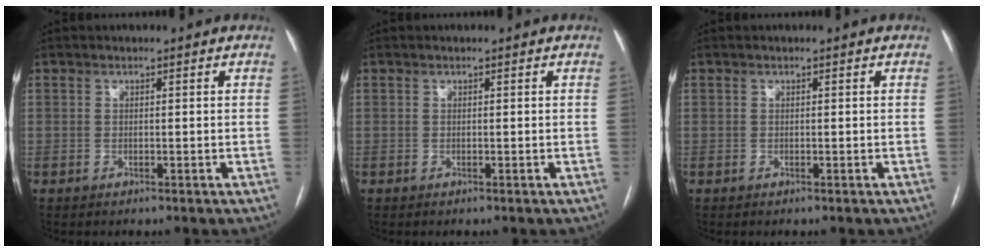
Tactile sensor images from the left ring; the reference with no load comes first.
{"total": 0.0}
{"total": 0.0}